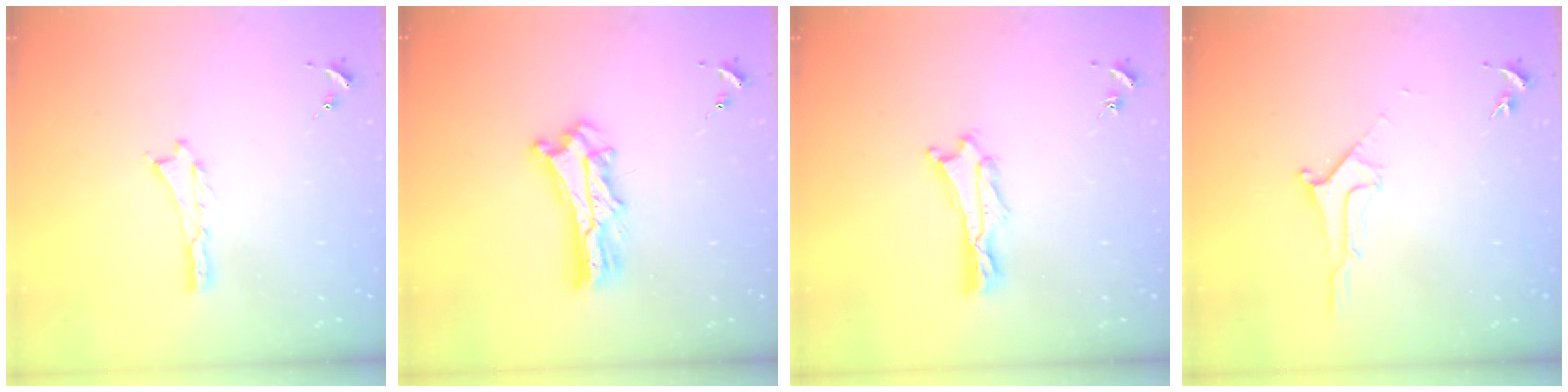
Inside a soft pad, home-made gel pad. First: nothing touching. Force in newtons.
{"total": 7.2, "press": 7.1, "slide": 0.6}
{"total": 1.0, "press": 1.0, "slide": 0.1}
{"total": 1.8, "press": 1.7, "slide": 0.2}